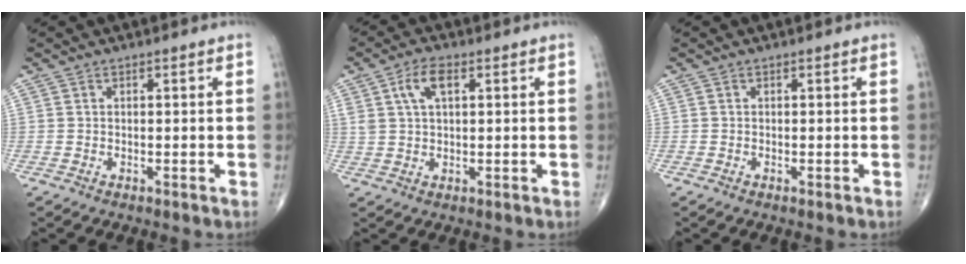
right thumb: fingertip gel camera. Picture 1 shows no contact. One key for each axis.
{"total": 5.6, "fx": 2.1, "fy": 2.7, "fz": 4.4, "tx": -0.087, "ty": 0.004, "tz": 0.043}
{"total": 0.0}